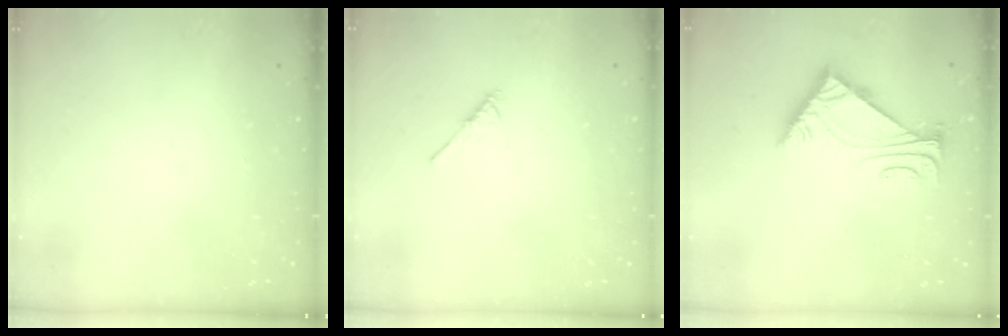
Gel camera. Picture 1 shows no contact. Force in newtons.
{"total": 2.1, "press": 2.1, "slide": 0.4}
{"total": 6.1, "press": 6.0, "slide": 1.1}